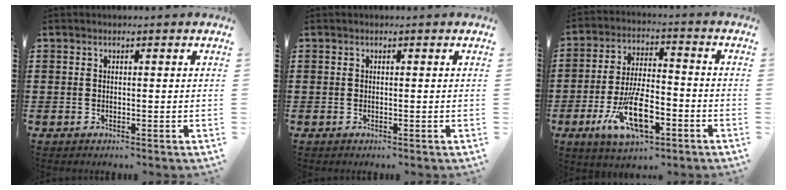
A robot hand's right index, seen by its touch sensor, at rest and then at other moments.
{"total": 0.0}
{"total": 11.8, "force": [-4.9, 4.8, 9.6], "torque": [-0.186, -0.003, -0.088]}